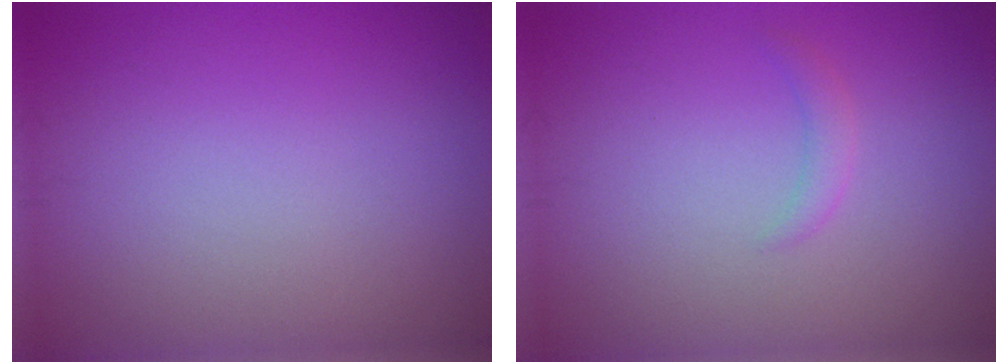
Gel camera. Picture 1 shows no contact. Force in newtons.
{"total": 1.1, "press": 1.1, "slide": 0.1}